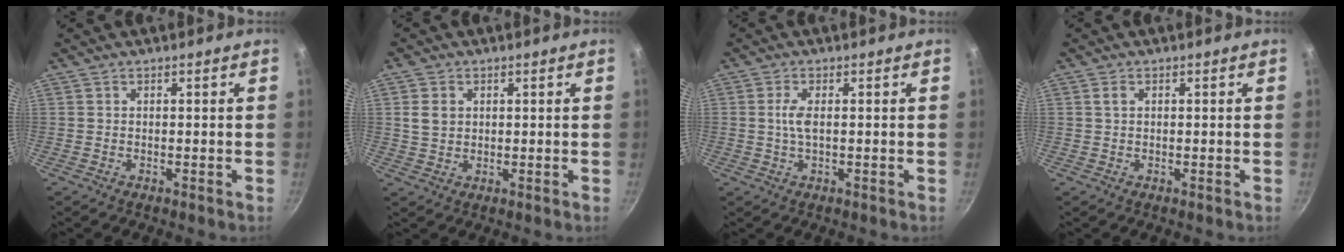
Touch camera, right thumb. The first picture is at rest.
{"total": 4.0, "force": [1.0, 3.1, 2.3], "torque": [-0.036, 0.000, 0.020]}
{"total": 3.0, "force": [0.2, 1.1, 2.8], "torque": [-0.068, 0.003, 0.000]}
{"total": 1.0, "force": [0.3, 0.8, 0.6], "torque": [-0.010, 0.003, 0.005]}